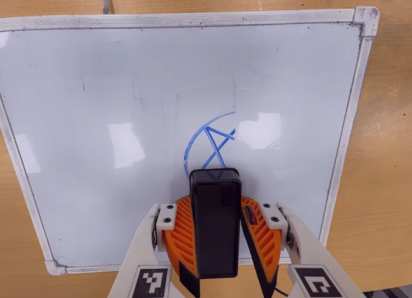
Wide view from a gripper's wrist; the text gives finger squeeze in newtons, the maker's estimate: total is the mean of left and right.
{"total": 7.2, "left": 7.5, "right": 6.9}